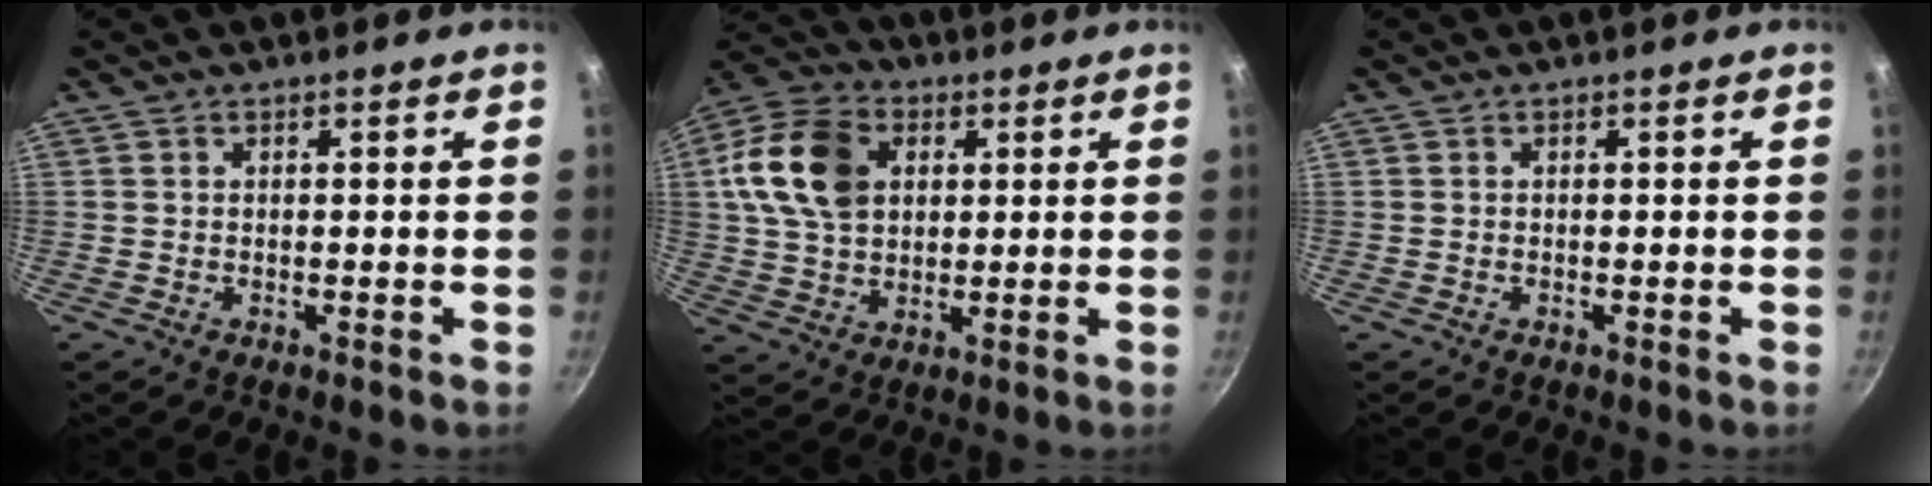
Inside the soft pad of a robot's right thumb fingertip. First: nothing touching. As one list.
[{"total": 15.0, "force": [3.5, 10.6, 9.9], "torque": [-0.167, 0.008, 0.054]}, {"total": 0.0}]